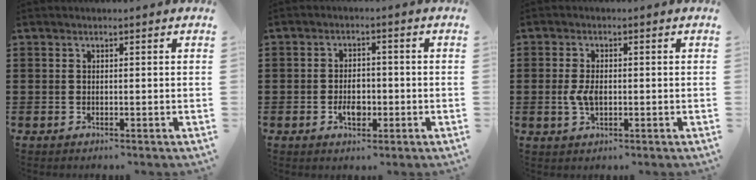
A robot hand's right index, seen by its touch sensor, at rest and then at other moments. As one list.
[{"total": 4.1, "force": [-1.2, 2.5, 3.0], "torque": [-0.045, 0.003, -0.022]}, {"total": 3.8, "force": [-0.3, 2.2, 3.1], "torque": [-0.074, 0.001, -0.010]}]